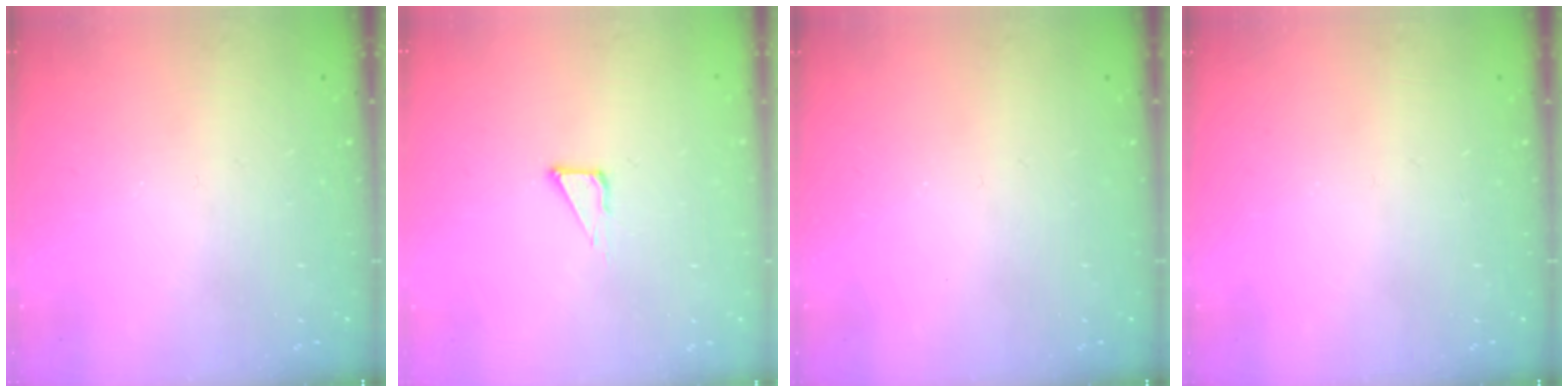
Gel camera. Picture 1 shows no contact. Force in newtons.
{"total": 2.3, "press": 2.3, "slide": 0.1}
{"total": 0.0}
{"total": 0.0}